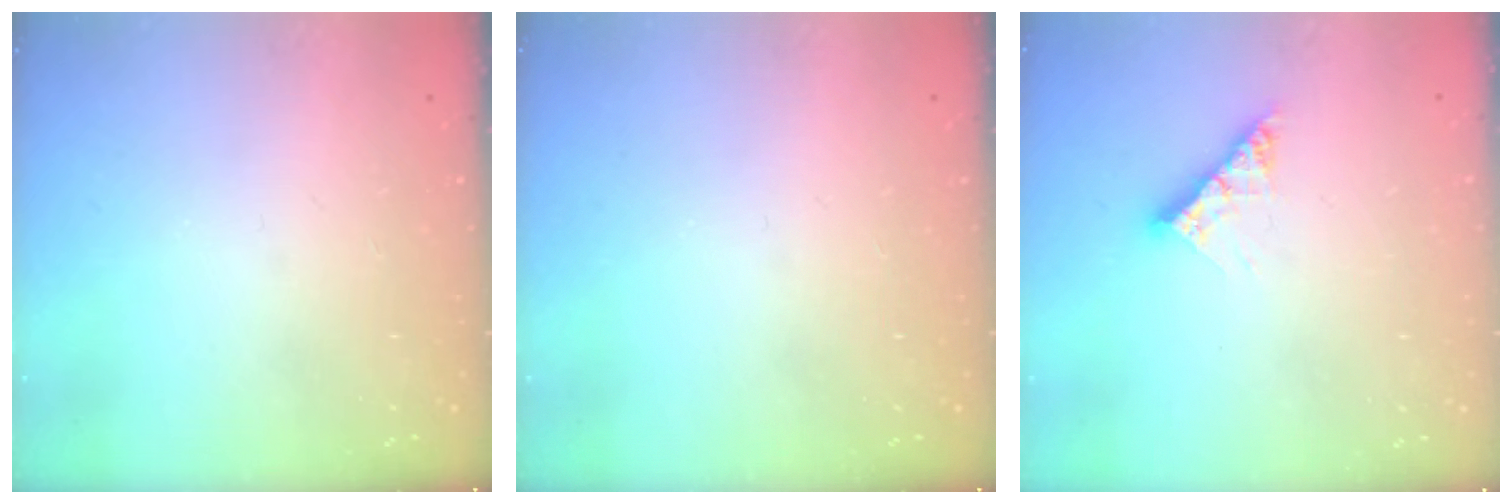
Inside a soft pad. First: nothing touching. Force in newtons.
{"total": 0.0}
{"total": 7.6, "press": 7.6, "slide": 0.7}